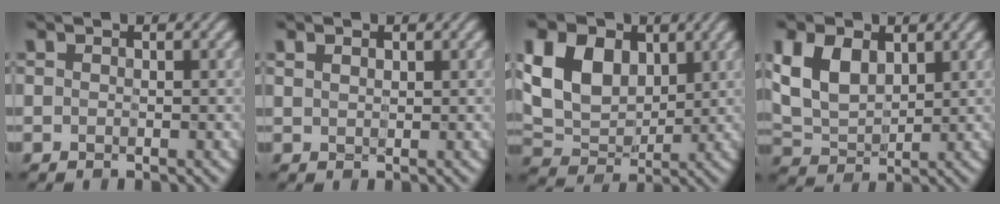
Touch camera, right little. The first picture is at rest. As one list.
[{"total": 0.9, "force": [0.5, 0.6, 0.6], "torque": [-0.009, 0.002, 0.010]}, {"total": 7.8, "force": [1.8, 5.6, 5.1], "torque": [-0.119, 0.001, 0.027]}, {"total": 5.8, "force": [1.4, 3.8, 4.2], "torque": [-0.091, -0.002, 0.026]}]